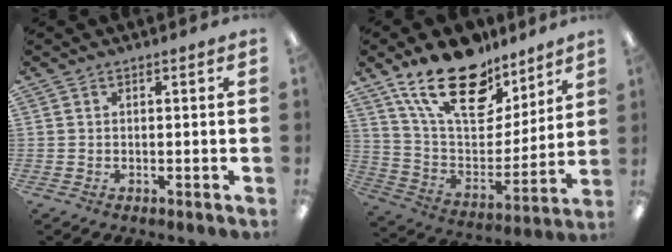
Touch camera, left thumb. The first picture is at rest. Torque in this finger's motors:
{"motor_torque": [1.68, 0.82, 1.63, -1.15, 0.44]}